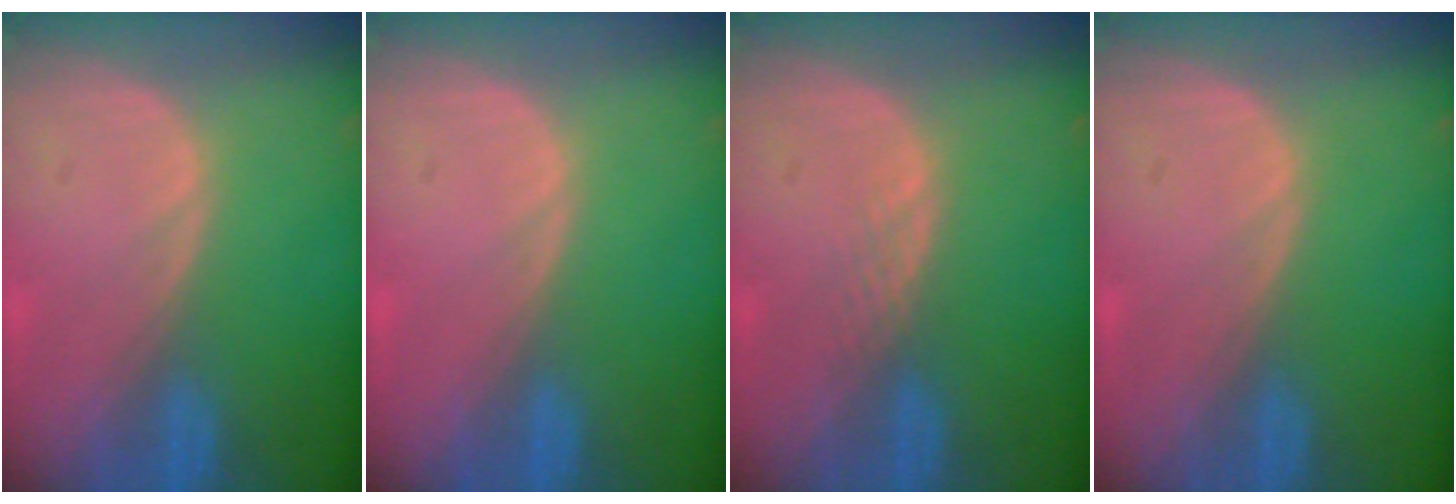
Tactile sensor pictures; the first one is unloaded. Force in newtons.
{"total": 0.0}
{"total": 1.3, "press": 1.2, "slide": 0.1}
{"total": 0.0}